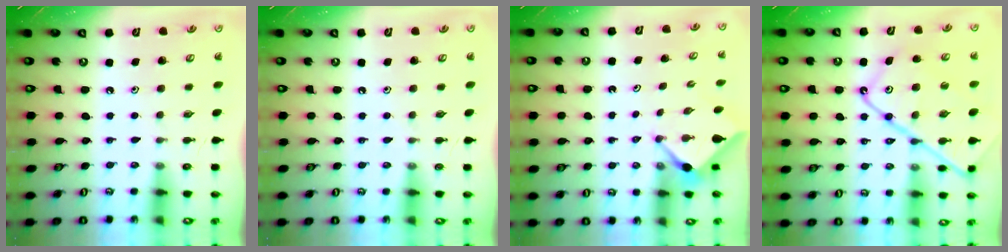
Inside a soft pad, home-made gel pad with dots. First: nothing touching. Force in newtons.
{"total": 2.7, "press": 2.7, "slide": 0.4}
{"total": 3.1, "press": 3.1, "slide": 0.4}
{"total": 16.7, "press": 16.6, "slide": 1.7}